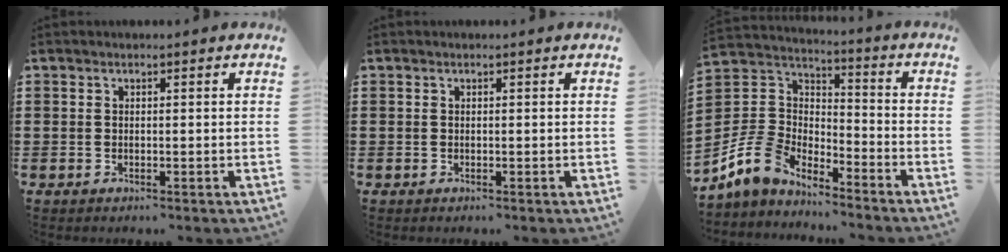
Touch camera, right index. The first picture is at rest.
{"total": 0.0}
{"total": 8.0, "force": [-6.3, 4.5, 1.9], "torque": [-0.087, 0.004, -0.133]}